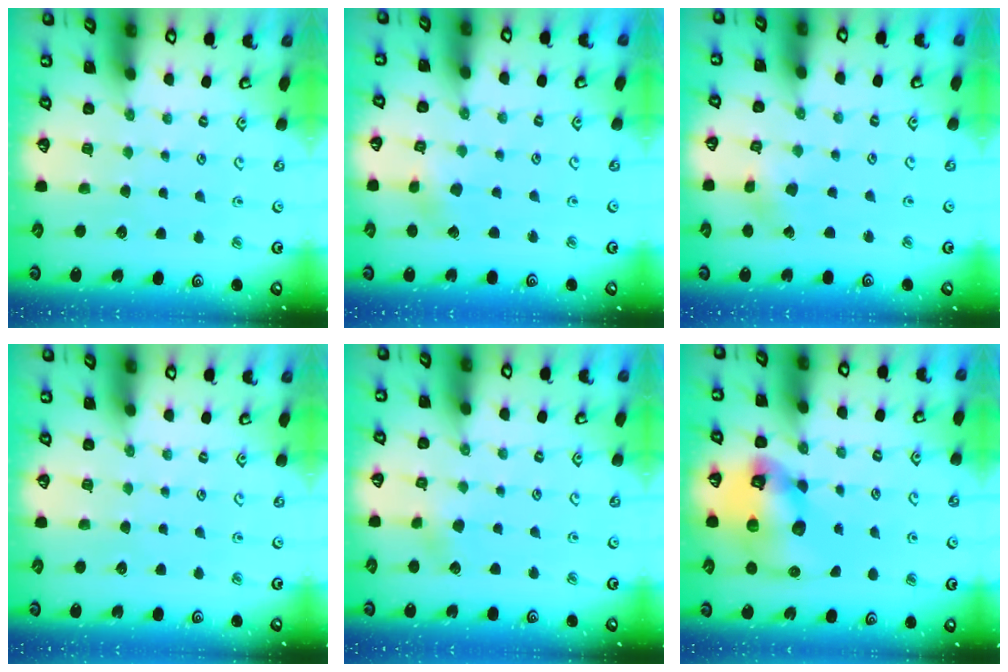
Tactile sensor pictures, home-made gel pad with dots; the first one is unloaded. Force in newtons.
{"total": 3.0, "press": 3.0, "slide": 0.2}
{"total": 2.3, "press": 2.3, "slide": 0.1}
{"total": 0.0}
{"total": 3.0, "press": 3.0, "slide": 0.3}
{"total": 15.1, "press": 14.9, "slide": 2.3}